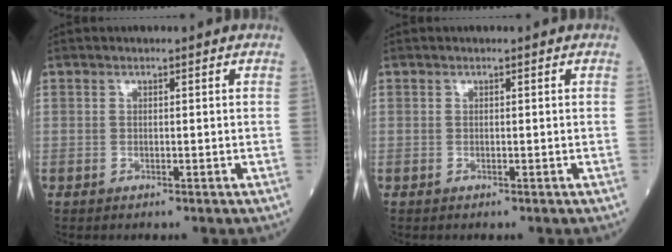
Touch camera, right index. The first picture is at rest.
{"total": 0.0}